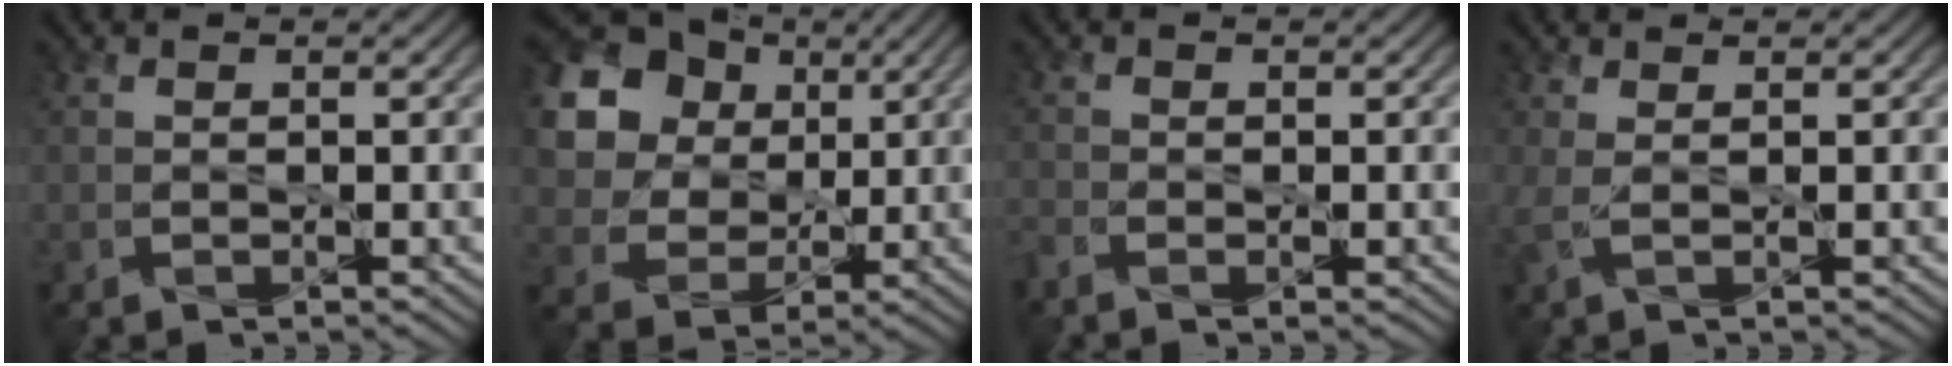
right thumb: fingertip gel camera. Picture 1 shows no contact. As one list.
[{"total": 18.0, "force": [7.3, 14.5, 7.7], "torque": [-0.230, 0.022, 0.163]}, {"total": 2.3, "force": [-1.7, 0.7, 1.4], "torque": [-0.037, -0.010, -0.039]}, {"total": 1.9, "force": [0.6, 0.4, 1.8], "torque": [-0.043, 0.006, 0.008]}]